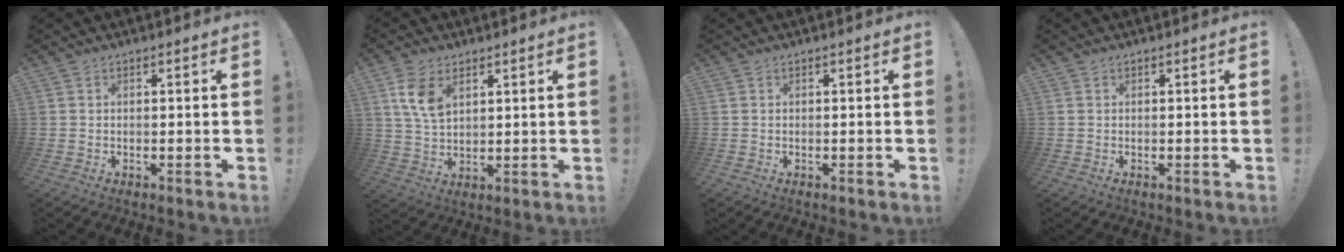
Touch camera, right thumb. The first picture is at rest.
{"total": 8.4, "force": [4.1, 5.0, 5.3], "torque": [-0.095, -0.014, 0.078]}
{"total": 0.0}
{"total": 0.0}